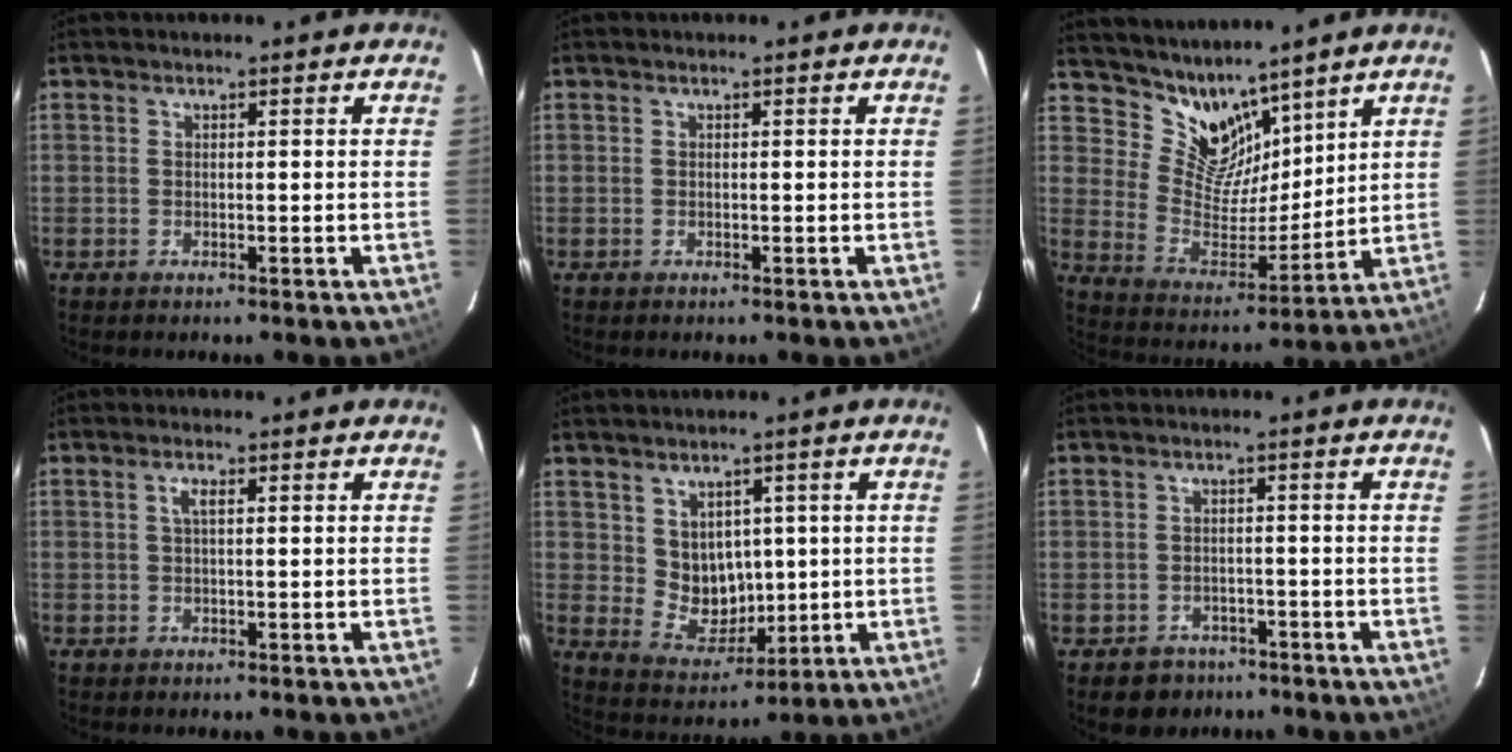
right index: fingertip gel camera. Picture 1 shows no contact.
{"total": 0.0}
{"total": 10.7, "force": [9.0, 5.2, 2.5], "torque": [-0.046, -0.010, 0.179]}
{"total": 1.7, "force": [0.5, 0.4, 1.6], "torque": [-0.031, 0.005, 0.007]}
{"total": 7.6, "force": [1.8, 6.6, 3.4], "torque": [-0.063, -0.002, 0.055]}
{"total": 5.3, "force": [-3.2, 4.2, 0.4], "torque": [-0.019, 0.024, -0.040]}